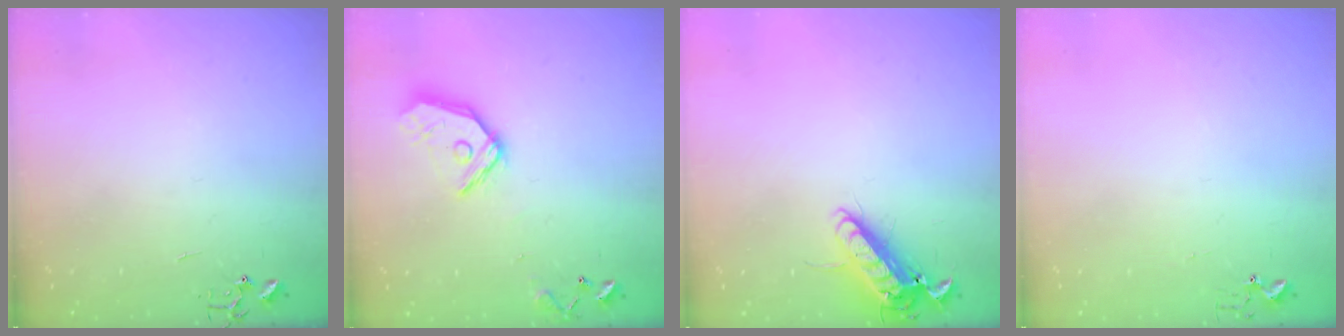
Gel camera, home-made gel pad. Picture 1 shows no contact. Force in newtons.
{"total": 12.2, "press": 12.2, "slide": 1.1}
{"total": 12.5, "press": 12.3, "slide": 2.1}
{"total": 2.7, "press": 2.7, "slide": 0.3}